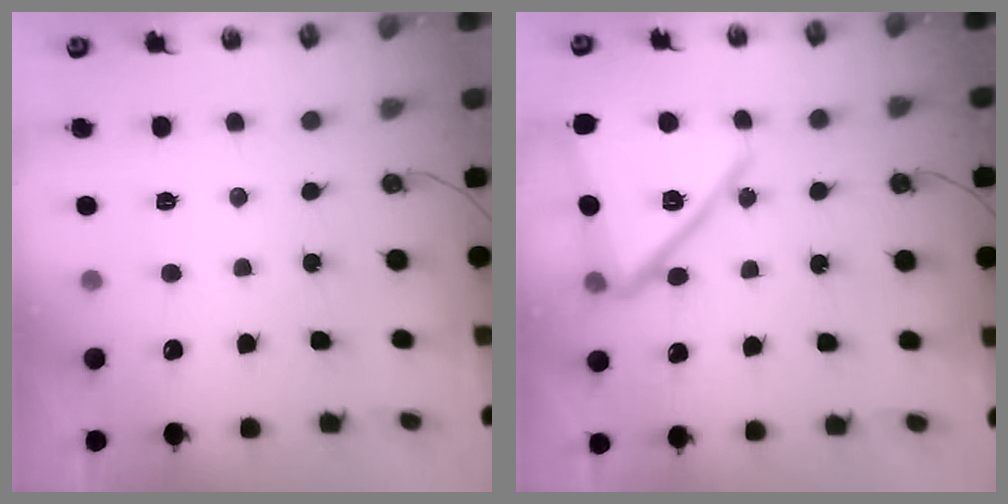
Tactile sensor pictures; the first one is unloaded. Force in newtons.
{"total": 17.5, "press": 16.8, "slide": 5.1}